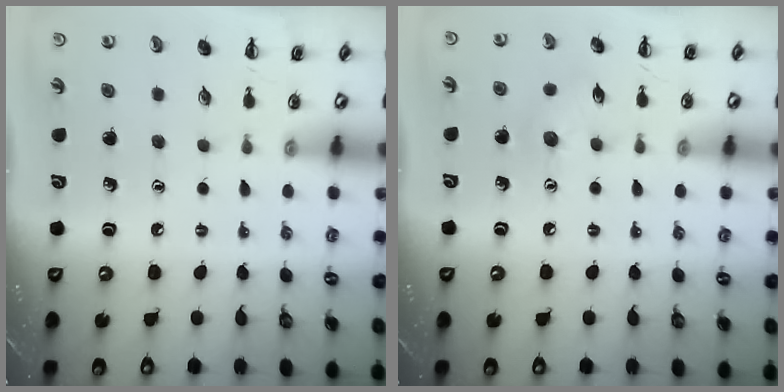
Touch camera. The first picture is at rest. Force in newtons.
{"total": 6.3, "press": 6.0, "slide": 1.7}